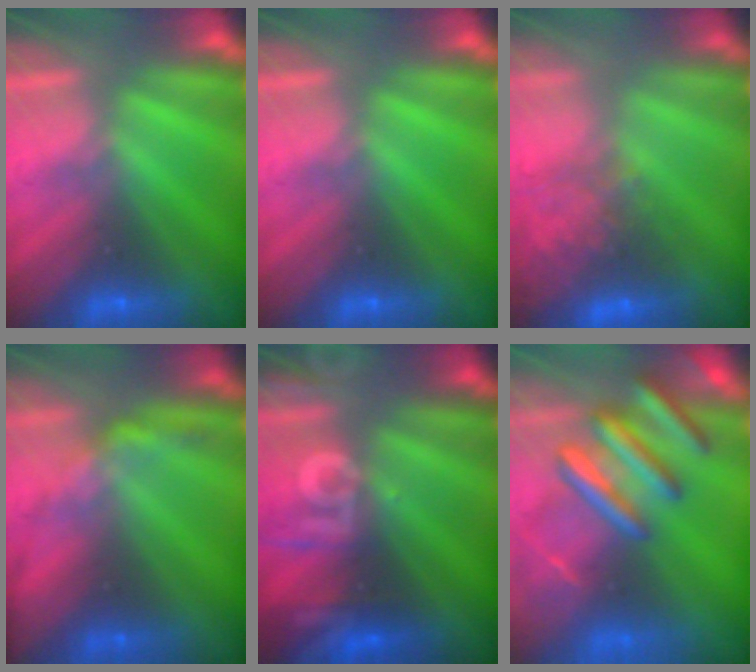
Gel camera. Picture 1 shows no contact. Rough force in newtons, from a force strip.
{"total": 0.0}
{"total": 8.1}
{"total": 2.4}
{"total": 2.6}
{"total": 9.1}